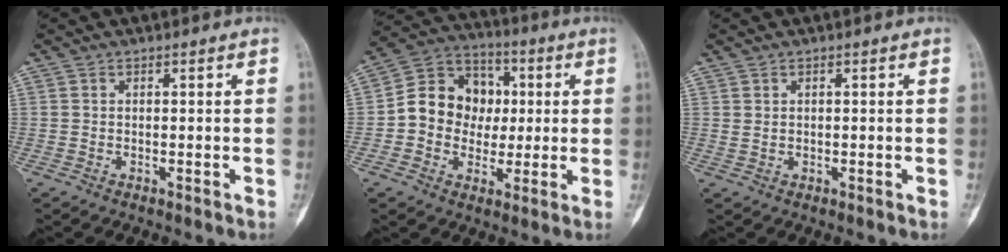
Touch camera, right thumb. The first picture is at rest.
{"total": 13.3, "force": [0.2, 11.6, 6.6], "torque": [-0.066, 0.030, -0.005]}
{"total": 0.8, "force": [0.3, 0.6, 0.4], "torque": [-0.007, 0.001, 0.007]}